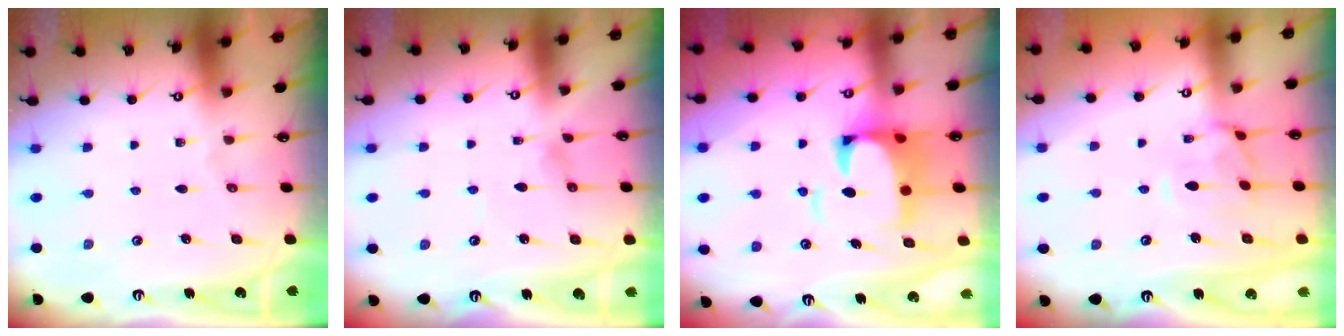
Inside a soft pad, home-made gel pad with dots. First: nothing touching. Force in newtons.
{"total": 0.9, "press": 0.9, "slide": 0.3}
{"total": 5.8, "press": 5.7, "slide": 1.3}
{"total": 1.3, "press": 0.8, "slide": 1.1}